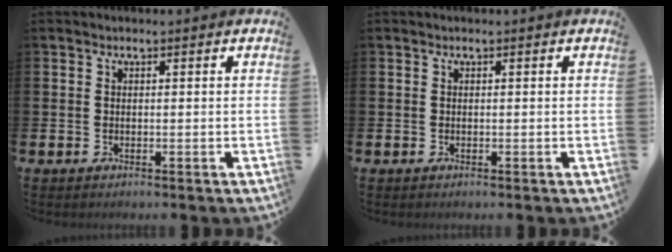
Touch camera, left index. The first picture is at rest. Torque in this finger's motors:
{"motor_torque": [-0.04, 0.03, 0.07, 0.00]}